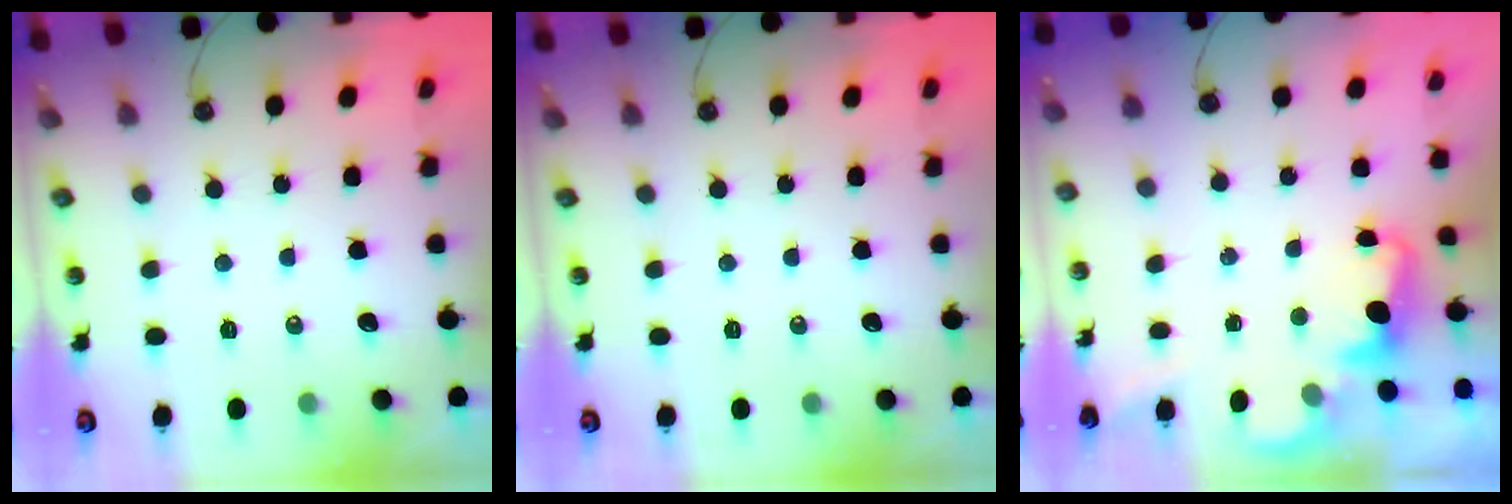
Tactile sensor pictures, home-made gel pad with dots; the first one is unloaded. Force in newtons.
{"total": 0.0}
{"total": 2.0, "press": 1.9, "slide": 0.5}